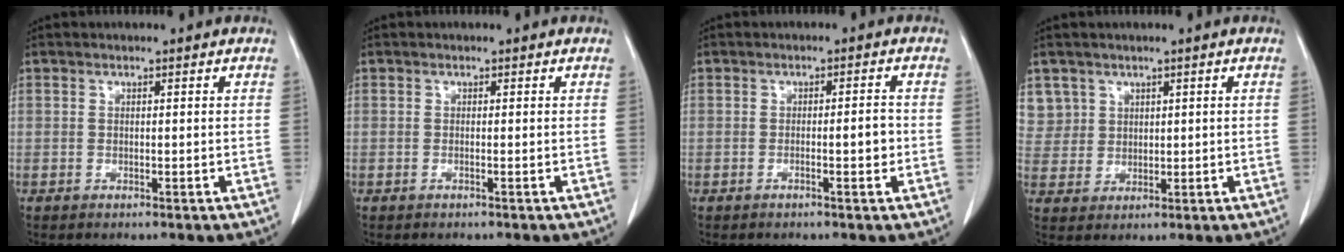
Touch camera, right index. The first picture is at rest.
{"total": 0.0}
{"total": 2.5, "force": [-0.7, 0.3, 2.4], "torque": [-0.031, 0.002, -0.013]}
{"total": 5.1, "force": [2.8, 4.3, -0.3], "torque": [0.016, 0.006, 0.060]}